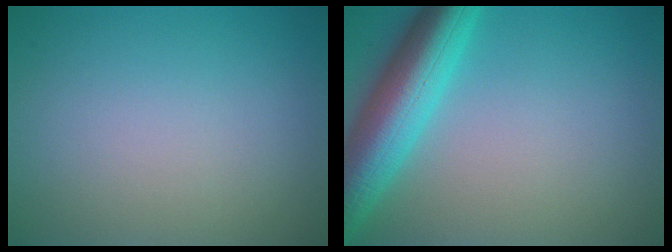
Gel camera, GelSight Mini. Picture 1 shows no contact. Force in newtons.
{"total": 8.0, "press": 8.0, "slide": 0.3}